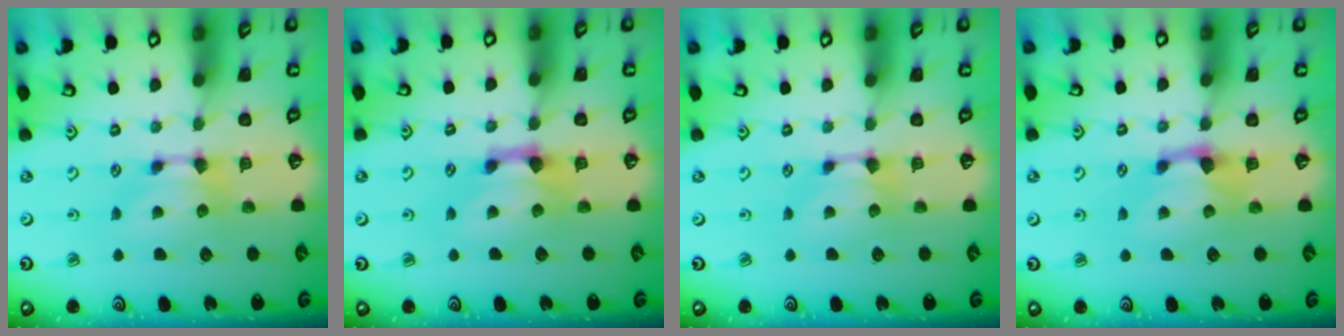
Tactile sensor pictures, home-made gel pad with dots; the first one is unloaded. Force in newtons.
{"total": 1.5, "press": 0.7, "slide": 1.3}
{"total": 0.0}
{"total": 1.2, "press": 0.2, "slide": 1.2}